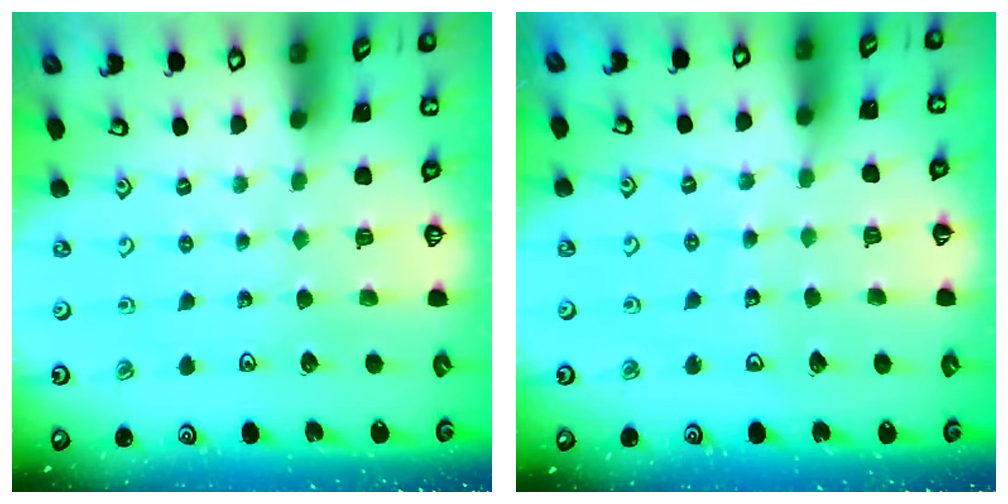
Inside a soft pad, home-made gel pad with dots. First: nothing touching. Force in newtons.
{"total": 5.1, "press": 5.1, "slide": 0.7}